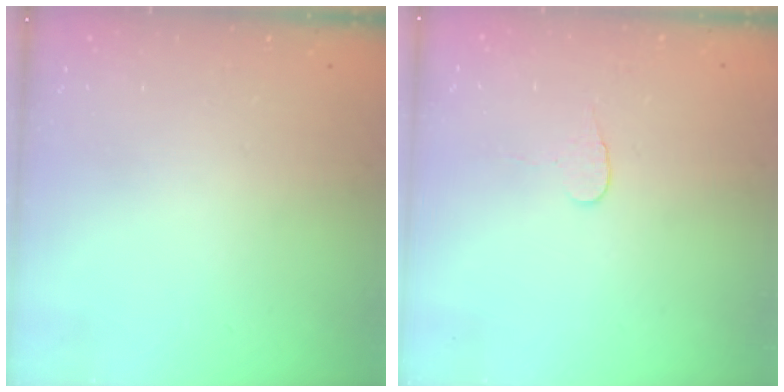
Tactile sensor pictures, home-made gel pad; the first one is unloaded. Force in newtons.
{"total": 3.8, "press": 3.8, "slide": 0.4}